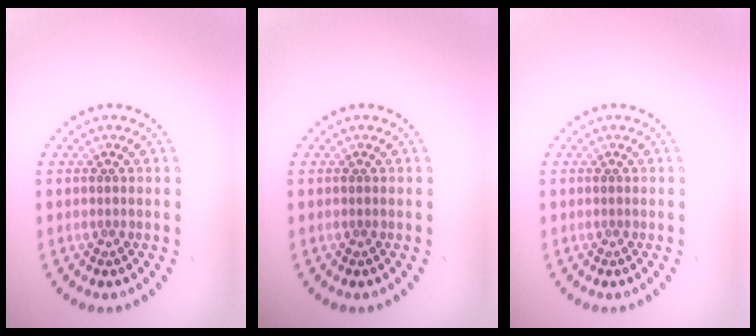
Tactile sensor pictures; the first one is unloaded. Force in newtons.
{"total": 0.0}
{"total": 0.0}